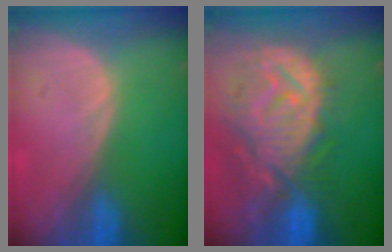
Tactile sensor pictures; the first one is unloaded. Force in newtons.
{"total": 12.8, "press": 11.2, "slide": 6.1}